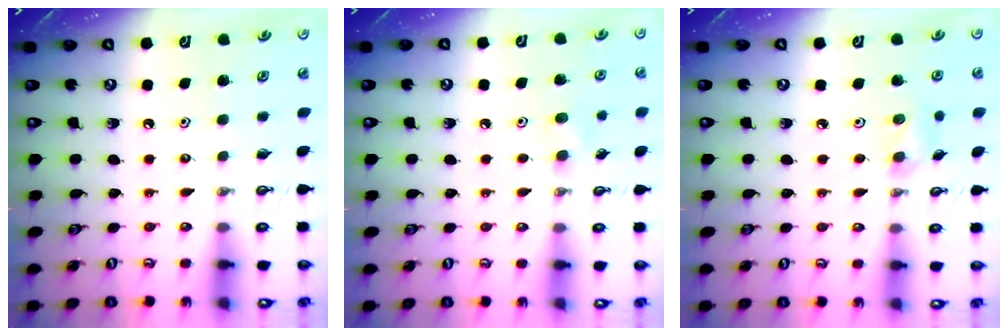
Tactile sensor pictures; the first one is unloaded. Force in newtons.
{"total": 4.6, "press": 4.6, "slide": 0.6}
{"total": 4.2, "press": 4.0, "slide": 1.3}